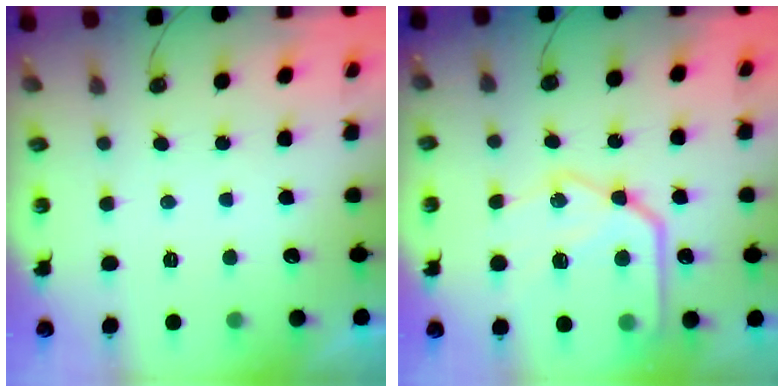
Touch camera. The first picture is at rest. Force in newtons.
{"total": 21.6, "press": 21.5, "slide": 2.0}